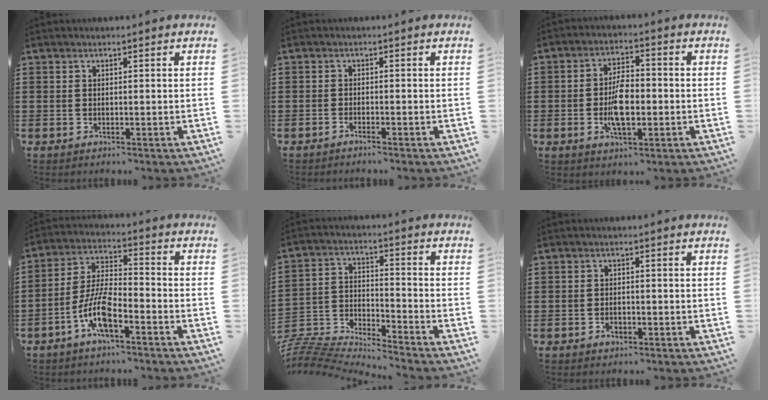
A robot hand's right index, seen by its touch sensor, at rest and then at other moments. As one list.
[{"total": 1.3, "force": [-1.2, -0.3, 0.2], "torque": [-0.005, -0.002, -0.024]}, {"total": 7.2, "force": [-1.2, 3.2, 6.3], "torque": [-0.136, -0.002, -0.027]}, {"total": 8.3, "force": [-4.4, 2.4, 6.6], "torque": [-0.157, -0.007, -0.085]}, {"total": 7.3, "force": [-7.3, -0.1, 0.7], "torque": [-0.039, -0.014, -0.155]}, {"total": 1.3, "force": [-0.7, 0.7, 0.8], "torque": [-0.018, -0.005, -0.013]}]